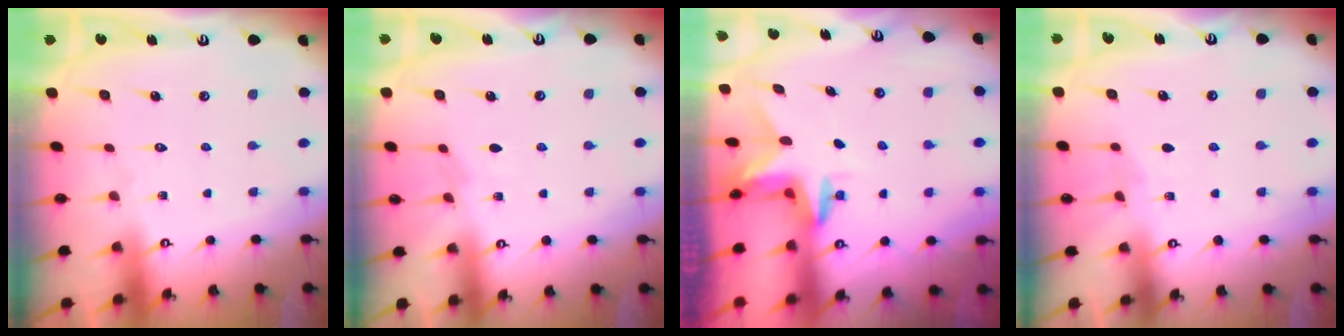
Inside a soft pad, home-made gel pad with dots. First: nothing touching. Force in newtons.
{"total": 2.3, "press": 2.3, "slide": 0.5}
{"total": 3.1, "press": 3.1, "slide": 0.2}
{"total": 2.1, "press": 2.1, "slide": 0.3}